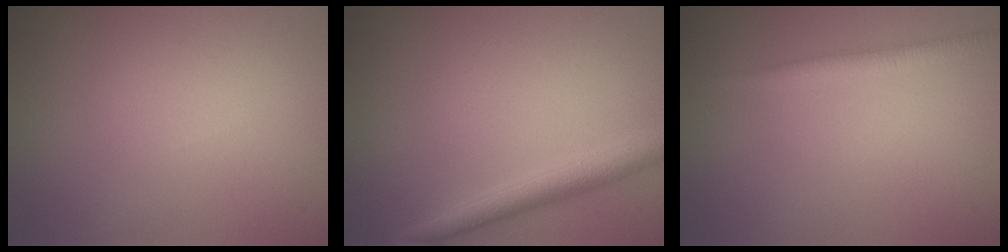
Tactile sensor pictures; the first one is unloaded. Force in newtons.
{"total": 2.7, "press": 2.7, "slide": 0.2}
{"total": 2.0, "press": 2.0, "slide": 0.0}